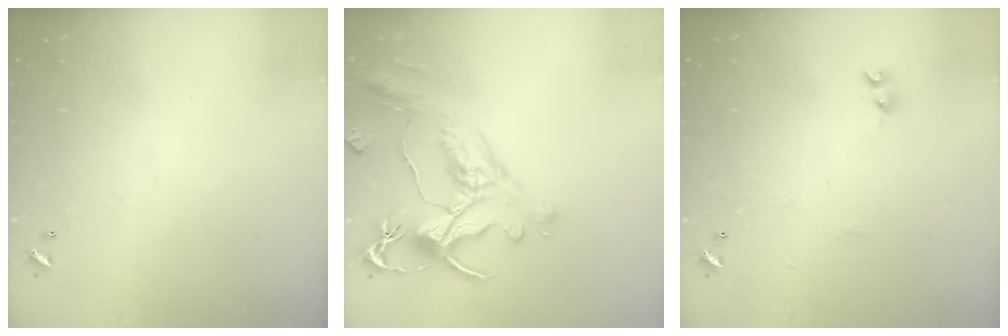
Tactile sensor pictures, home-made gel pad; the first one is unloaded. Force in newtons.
{"total": 1.5, "press": 0.7, "slide": 1.3}
{"total": 2.1, "press": 2.1, "slide": 0.5}